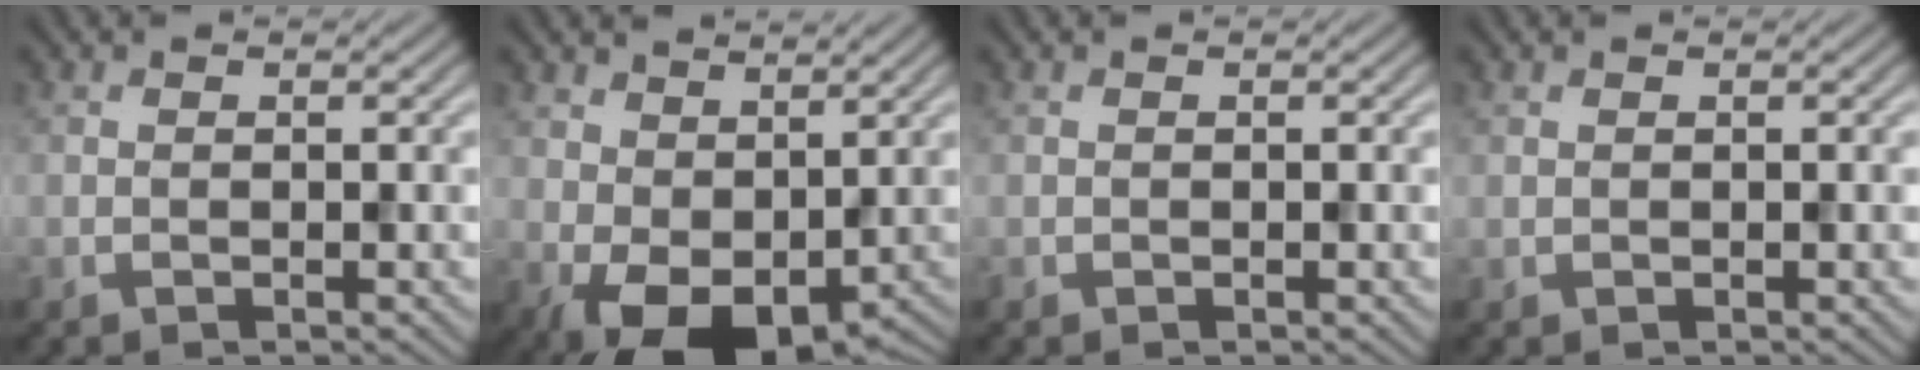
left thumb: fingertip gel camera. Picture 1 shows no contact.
{"total": 8.7, "force": [0.2, 5.5, 6.8], "torque": [-0.126, -0.019, 0.014]}
{"total": 0.0}
{"total": 0.0}